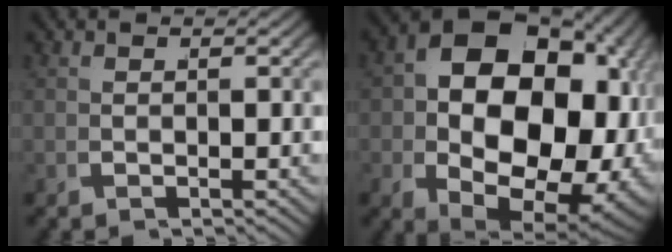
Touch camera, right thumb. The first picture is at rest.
{"total": 19.7, "force": [-1.4, 12.8, 14.9], "torque": [-0.271, -0.067, 0.010]}